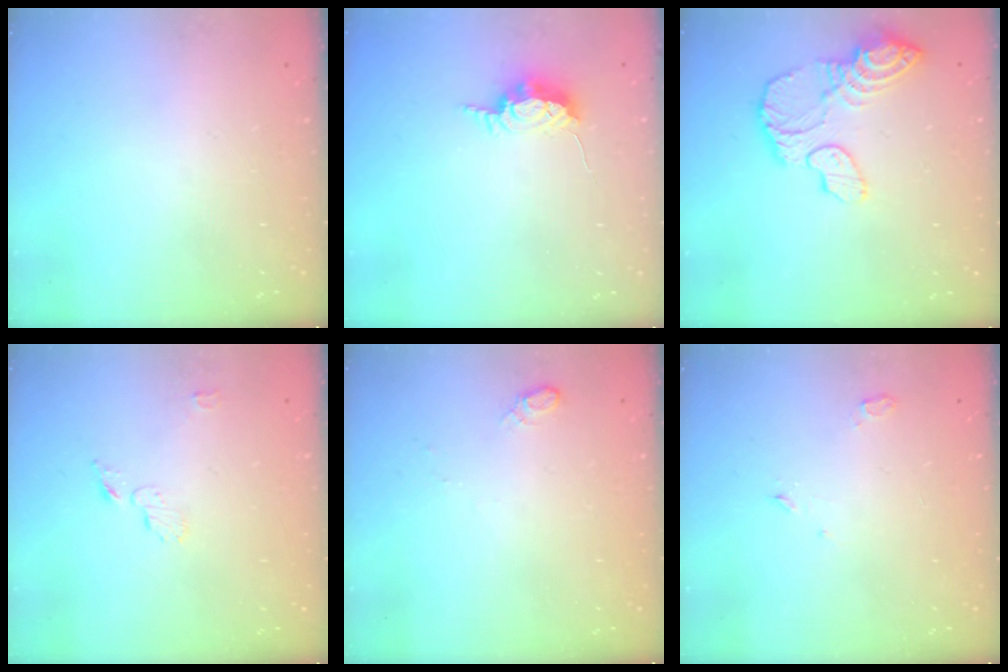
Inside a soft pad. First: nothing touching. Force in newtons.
{"total": 6.6, "press": 6.6, "slide": 0.3}
{"total": 14.9, "press": 14.8, "slide": 1.5}
{"total": 4.0, "press": 4.0, "slide": 0.5}
{"total": 4.8, "press": 4.7, "slide": 0.7}
{"total": 2.8, "press": 2.7, "slide": 0.7}